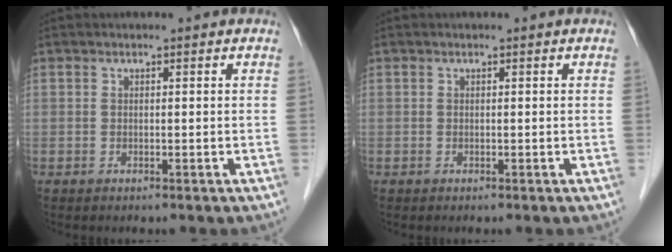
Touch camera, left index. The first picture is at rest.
{"total": 0.0}